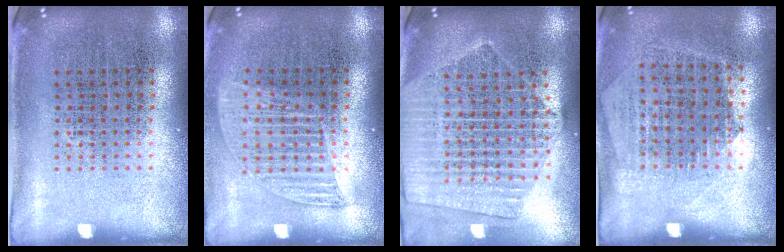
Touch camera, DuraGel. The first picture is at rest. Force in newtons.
{"total": 1.2, "press": 1.1, "slide": 0.6}
{"total": 2.2, "press": 1.9, "slide": 1.1}
{"total": 1.4, "press": 1.2, "slide": 0.6}